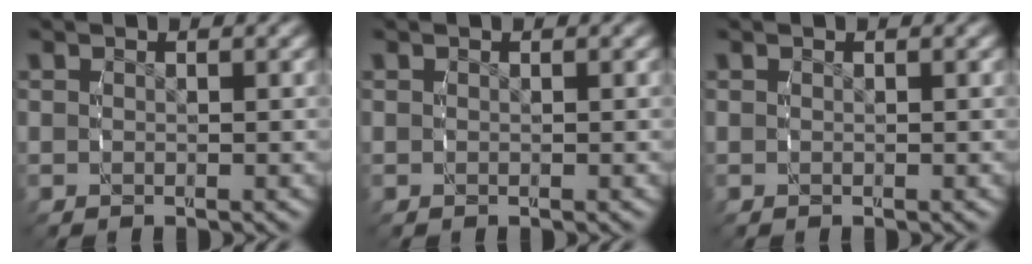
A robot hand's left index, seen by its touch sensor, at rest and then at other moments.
{"total": 0.0}
{"total": 0.0}